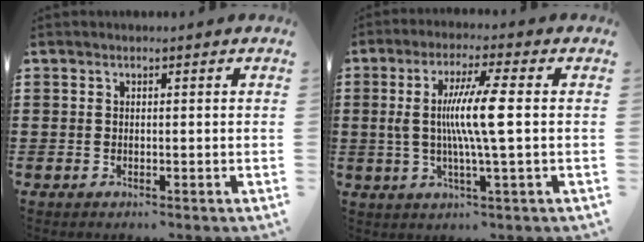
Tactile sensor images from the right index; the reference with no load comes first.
{"total": 8.9, "force": [0.2, -0.1, 8.9], "torque": [-0.176, -0.008, -0.009]}